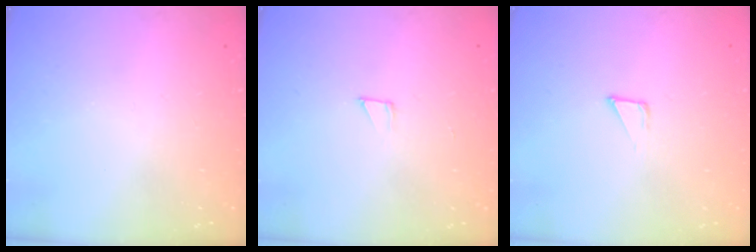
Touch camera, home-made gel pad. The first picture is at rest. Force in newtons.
{"total": 2.1, "press": 2.1, "slide": 0.1}
{"total": 2.1, "press": 2.1, "slide": 0.1}